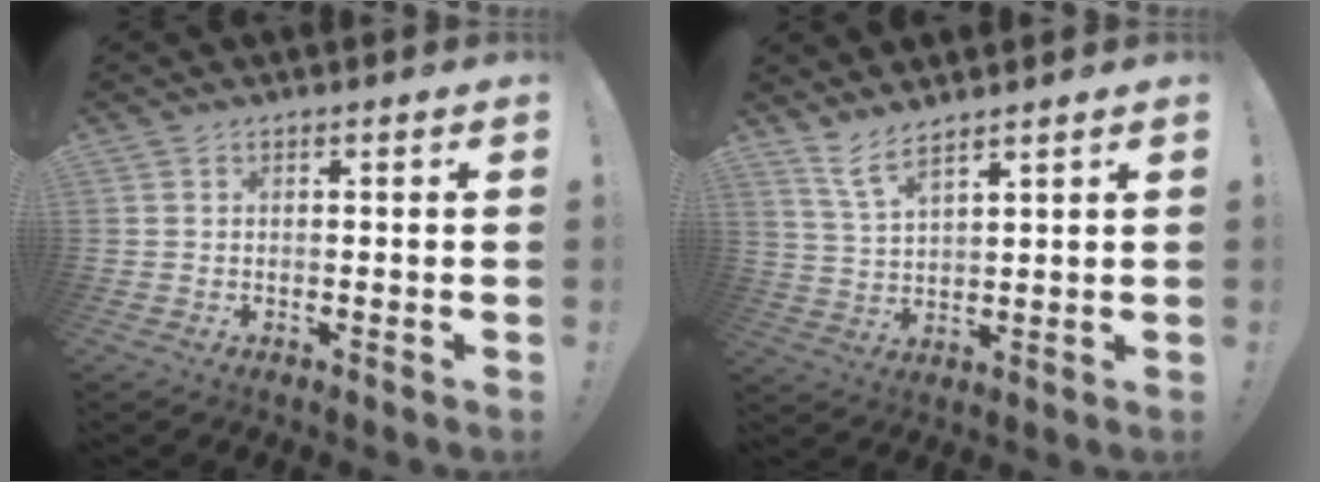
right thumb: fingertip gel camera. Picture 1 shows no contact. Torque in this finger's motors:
{"motor_torque": [-0.46, 0.25, 0.01, 0.01, 0.14]}